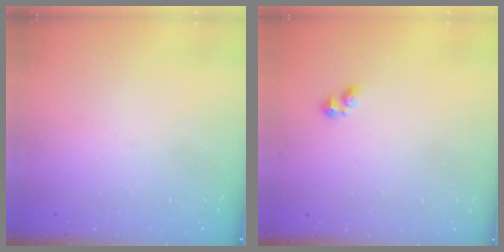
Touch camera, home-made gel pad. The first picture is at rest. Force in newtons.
{"total": 1.9, "press": 1.8, "slide": 0.5}